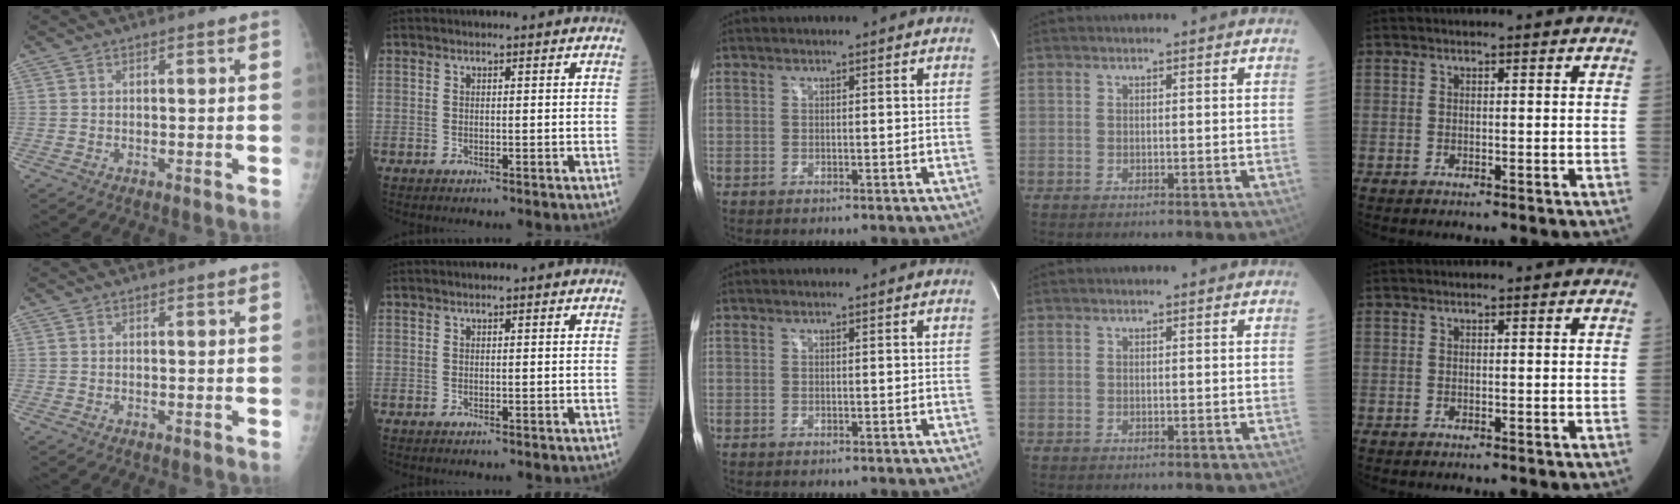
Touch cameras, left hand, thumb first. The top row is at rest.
{}